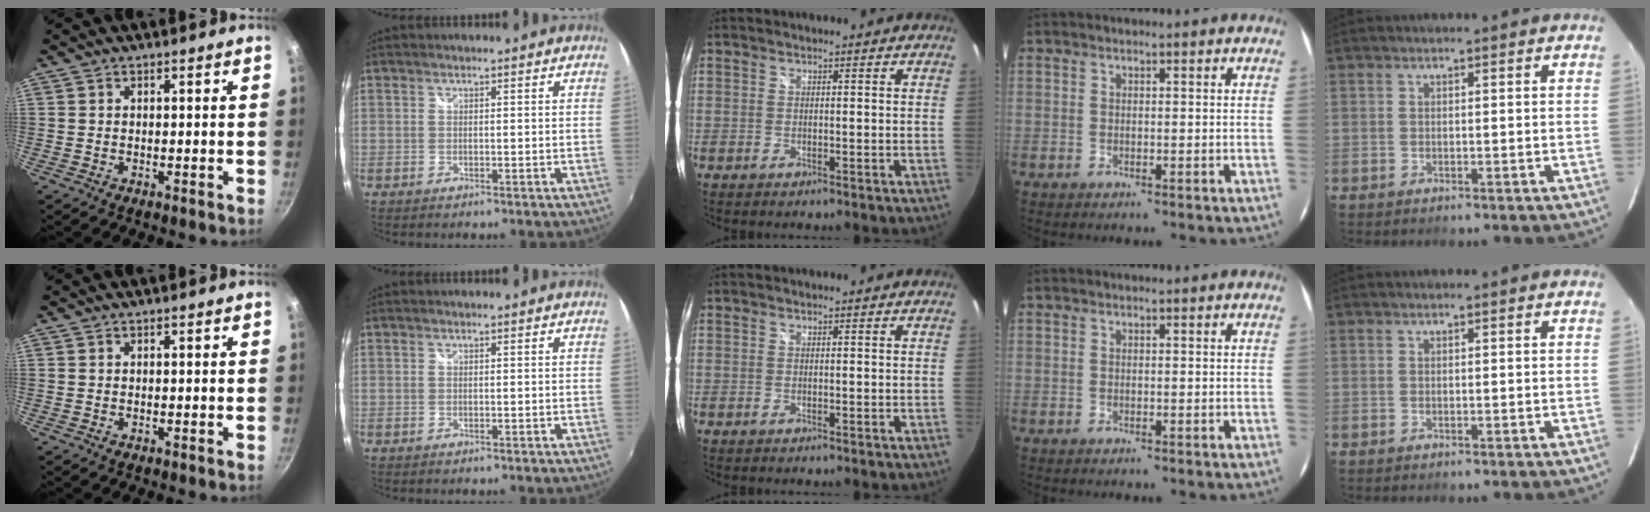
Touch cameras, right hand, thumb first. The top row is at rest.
{}